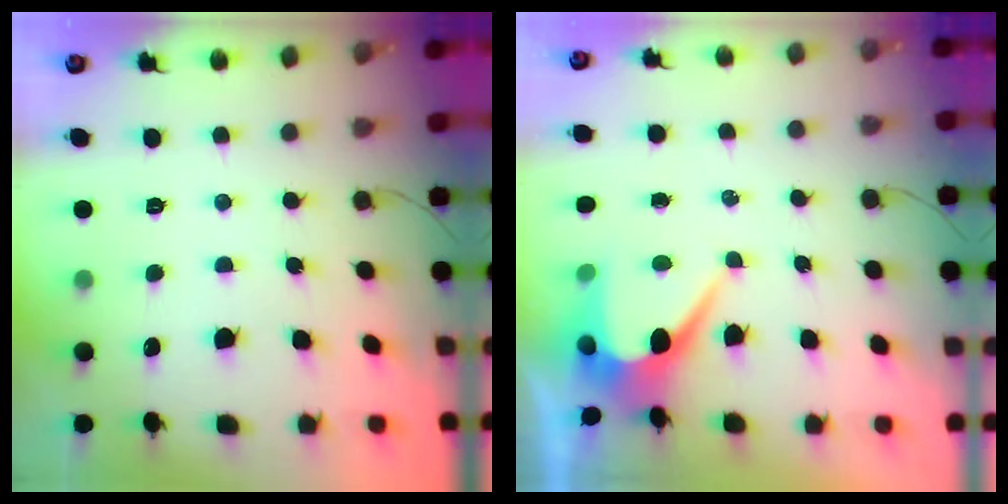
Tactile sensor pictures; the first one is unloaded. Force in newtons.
{"total": 6.3, "press": 6.3, "slide": 0.3}